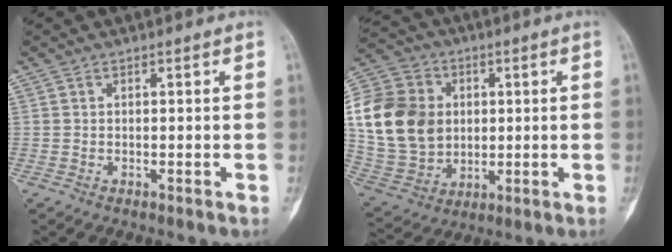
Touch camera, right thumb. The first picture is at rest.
{"total": 20.6, "force": [2.2, 16.5, 12.2], "torque": [-0.226, 0.009, 0.051]}